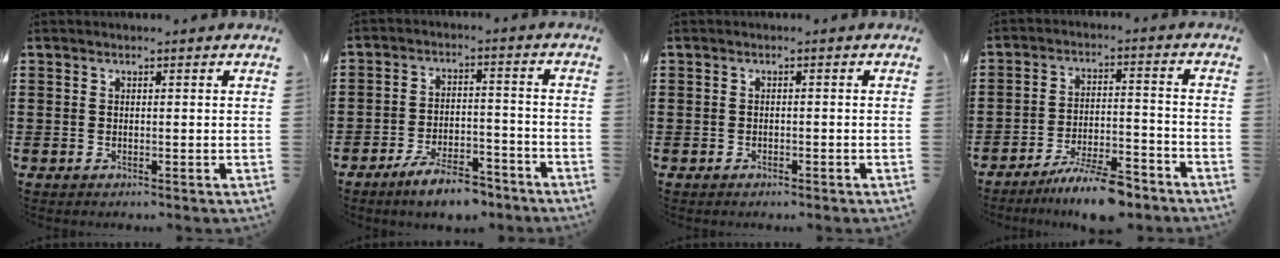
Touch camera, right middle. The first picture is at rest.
{"total": 7.0, "force": [-6.2, 1.6, 2.9], "torque": [-0.054, 0.010, -0.115]}
{"total": 0.8, "force": [-0.7, 0.3, 0.2], "torque": [-0.006, -0.002, -0.014]}
{"total": 8.4, "force": [-7.1, 1.0, 4.2], "torque": [-0.072, 0.009, -0.130]}